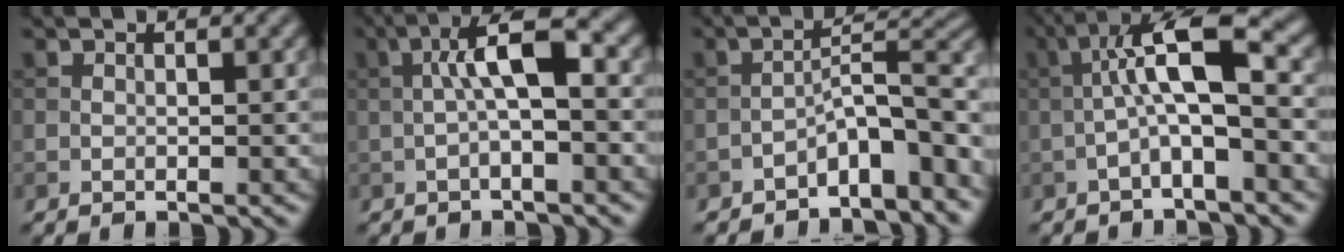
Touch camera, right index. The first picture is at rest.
{"total": 5.4, "force": [0.0, 1.3, 5.2], "torque": [-0.097, 0.021, -0.009]}
{"total": 7.0, "force": [-4.3, 2.1, 5.0], "torque": [-0.061, 0.018, -0.074]}
{"total": 6.7, "force": [-0.6, 1.5, 6.5], "torque": [-0.113, 0.030, -0.021]}